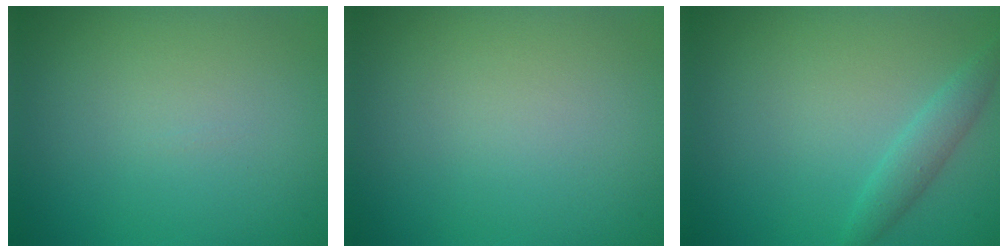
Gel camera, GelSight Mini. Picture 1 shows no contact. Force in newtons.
{"total": 0.0}
{"total": 1.8, "press": 1.8, "slide": 0.1}